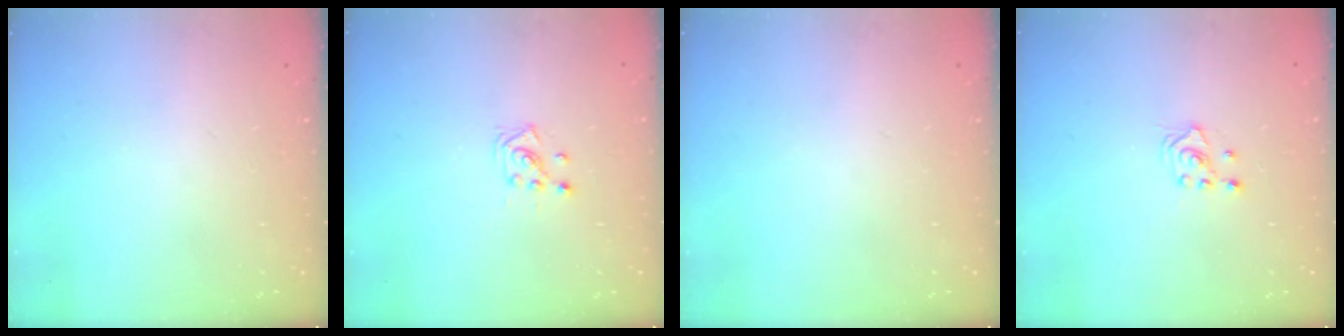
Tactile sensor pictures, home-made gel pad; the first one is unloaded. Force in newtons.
{"total": 2.6, "press": 2.5, "slide": 0.7}
{"total": 0.0}
{"total": 1.8, "press": 1.8, "slide": 0.2}